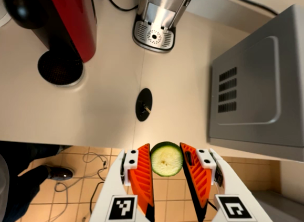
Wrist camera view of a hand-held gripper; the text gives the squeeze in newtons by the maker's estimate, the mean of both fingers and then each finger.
{"total": 8.4, "left": 8.3, "right": 8.5}